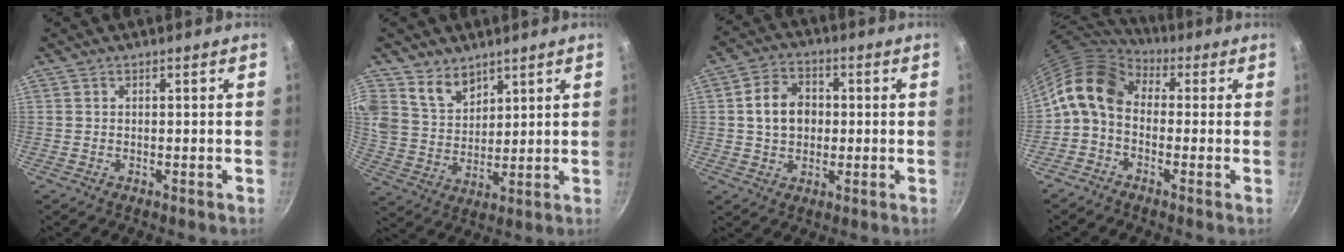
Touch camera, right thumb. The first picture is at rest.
{"total": 8.2, "force": [5.6, 5.3, 2.8], "torque": [-0.030, -0.037, 0.109]}
{"total": 8.6, "force": [0.6, 6.8, 5.2], "torque": [-0.071, 0.015, 0.003]}
{"total": 10.3, "force": [0.2, 7.4, 7.1], "torque": [-0.120, 0.030, -0.021]}